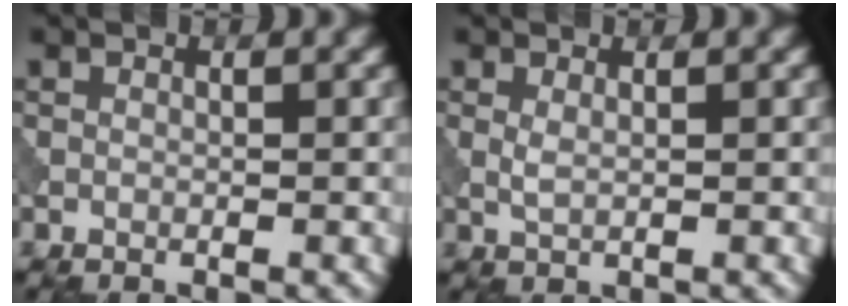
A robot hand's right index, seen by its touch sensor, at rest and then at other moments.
{"total": 1.0, "force": [0.3, 0.3, 0.9], "torque": [-0.024, -0.001, 0.008]}